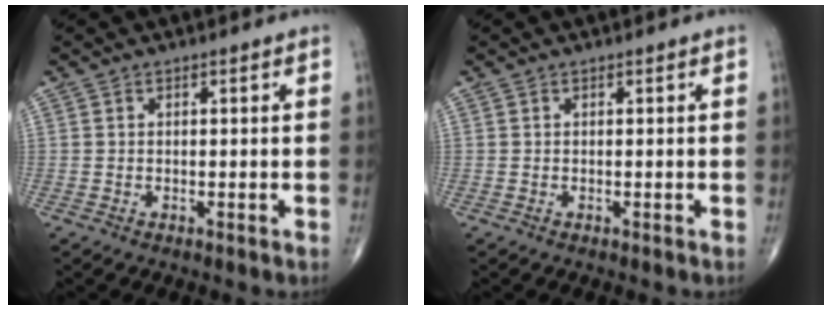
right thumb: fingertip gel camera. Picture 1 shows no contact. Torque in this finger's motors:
{"motor_torque": [0.19, 0.00, 0.28, 0.29, -0.05]}